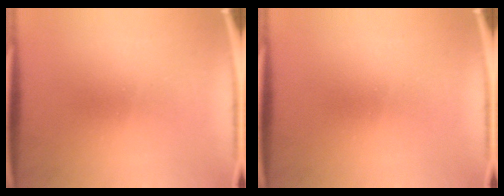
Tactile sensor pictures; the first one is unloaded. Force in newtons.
{"total": 0.0}